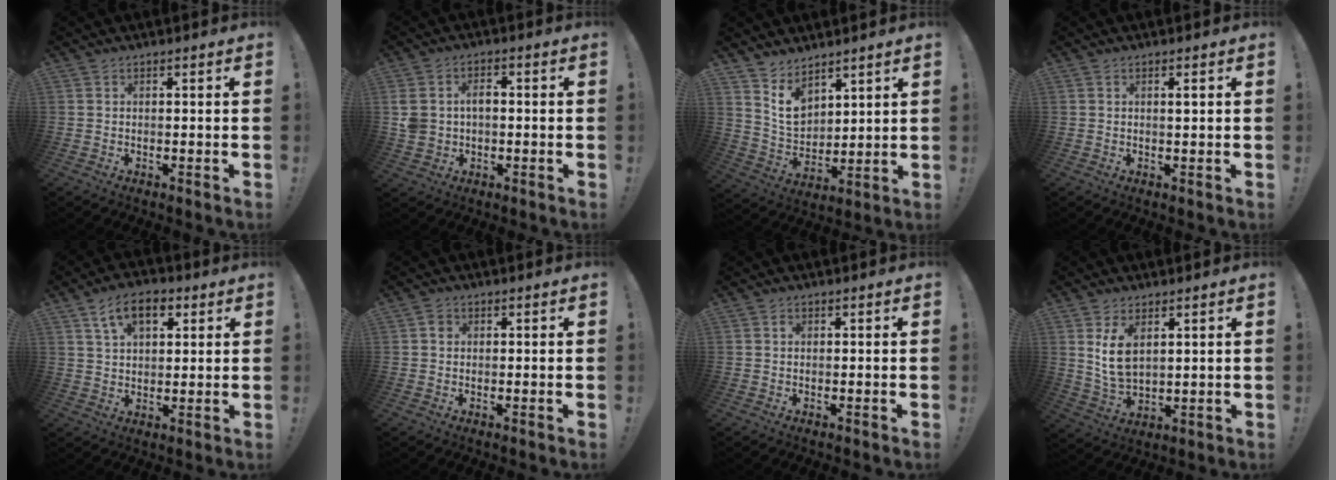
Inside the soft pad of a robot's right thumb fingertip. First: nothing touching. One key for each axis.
{"total": 6.4, "fx": 0.3, "fy": 5.0, "fz": 3.9, "tx": -0.071, "ty": 0.006, "tz": 0.007}
{"total": 9.4, "fx": 6.4, "fy": 6.2, "fz": 3.0, "tx": -0.042, "ty": -0.053, "tz": 0.127}
{"total": 1.1, "fx": 0.3, "fy": 0.0, "fz": 1.0, "tx": -0.007, "ty": -0.005, "tz": 0.001}
{"total": 10.7, "fx": 4.9, "fy": 6.2, "fz": 7.2, "tx": -0.108, "ty": 0.002, "tz": 0.089}
{"total": 1.8, "fx": 0.2, "fy": 1.6, "fz": 0.7, "tx": -0.008, "ty": 0.002, "tz": 0.003}
{"total": 0.6, "fx": -0.1, "fy": 0.4, "fz": 0.3, "tx": -0.003, "ty": 0.002, "tz": -0.003}
{"total": 8.6, "fx": 3.3, "fy": 4.9, "fz": 6.2, "tx": -0.111, "ty": -0.012, "tz": 0.059}